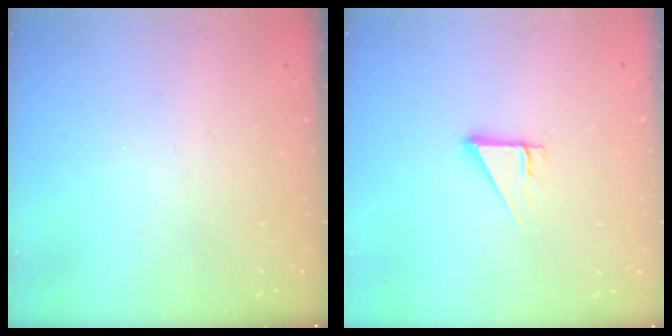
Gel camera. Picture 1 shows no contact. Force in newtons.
{"total": 4.2, "press": 4.2, "slide": 0.3}